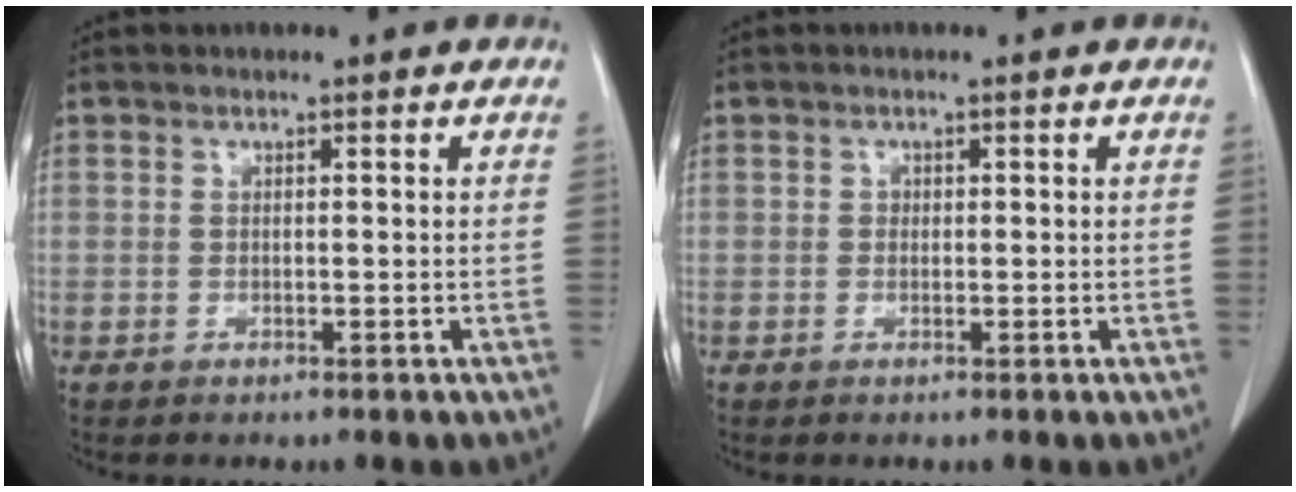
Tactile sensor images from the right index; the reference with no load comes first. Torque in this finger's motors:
{"motor_torque": [-0.01, 0.04, -0.01, 0.00]}